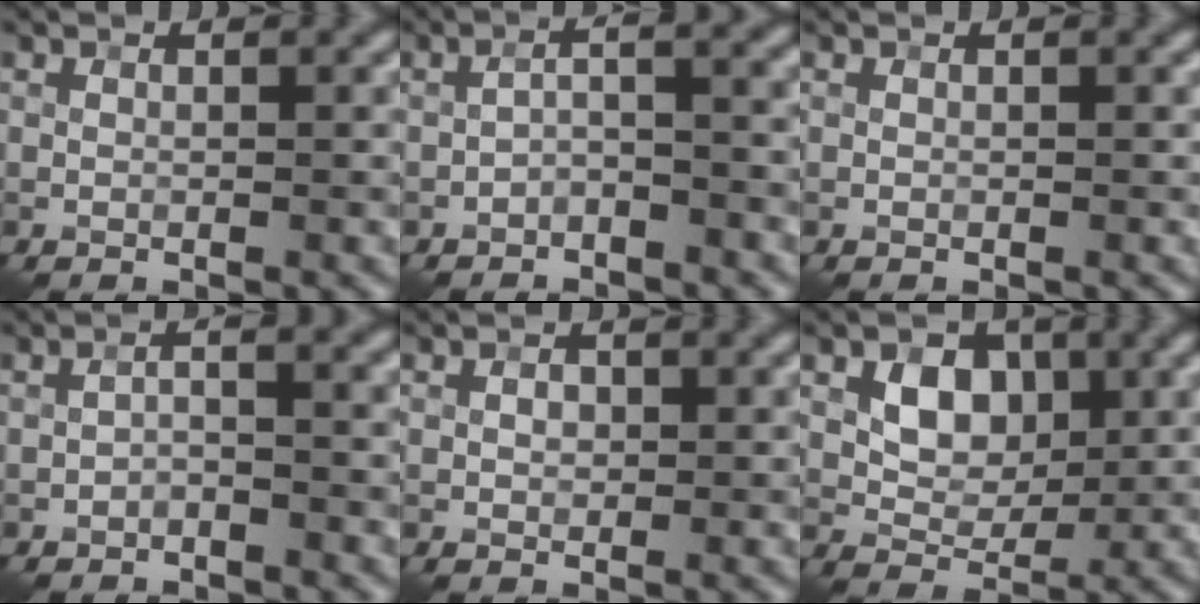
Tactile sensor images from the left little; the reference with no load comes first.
{"total": 2.4, "force": [-1.5, 0.5, 1.8], "torque": [-0.035, 0.012, -0.034]}
{"total": 0.0}
{"total": 1.6, "force": [-1.0, 0.3, 1.1], "torque": [-0.023, 0.005, -0.023]}
{"total": 0.9, "force": [0.0, 0.7, 0.6], "torque": [-0.007, 0.000, -0.001]}
{"total": 4.3, "force": [1.0, 3.1, 2.7], "torque": [-0.041, -0.001, 0.011]}